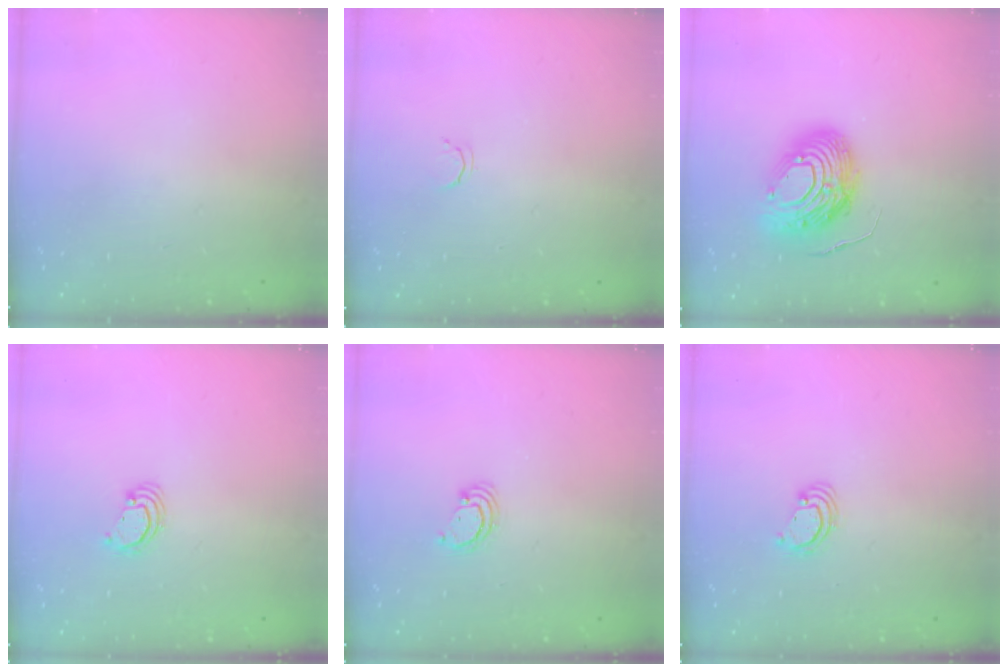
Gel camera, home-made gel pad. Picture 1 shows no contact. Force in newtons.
{"total": 2.1, "press": 2.1, "slide": 0.4}
{"total": 12.5, "press": 12.4, "slide": 0.9}
{"total": 2.2, "press": 2.2, "slide": 0.2}
{"total": 2.6, "press": 2.6, "slide": 0.3}
{"total": 2.2, "press": 2.2, "slide": 0.1}